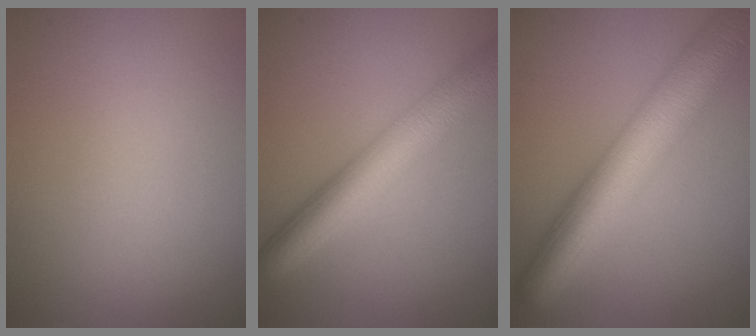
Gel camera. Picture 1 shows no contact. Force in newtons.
{"total": 7.0, "press": 7.0, "slide": 0.2}
{"total": 9.5, "press": 9.5, "slide": 0.2}